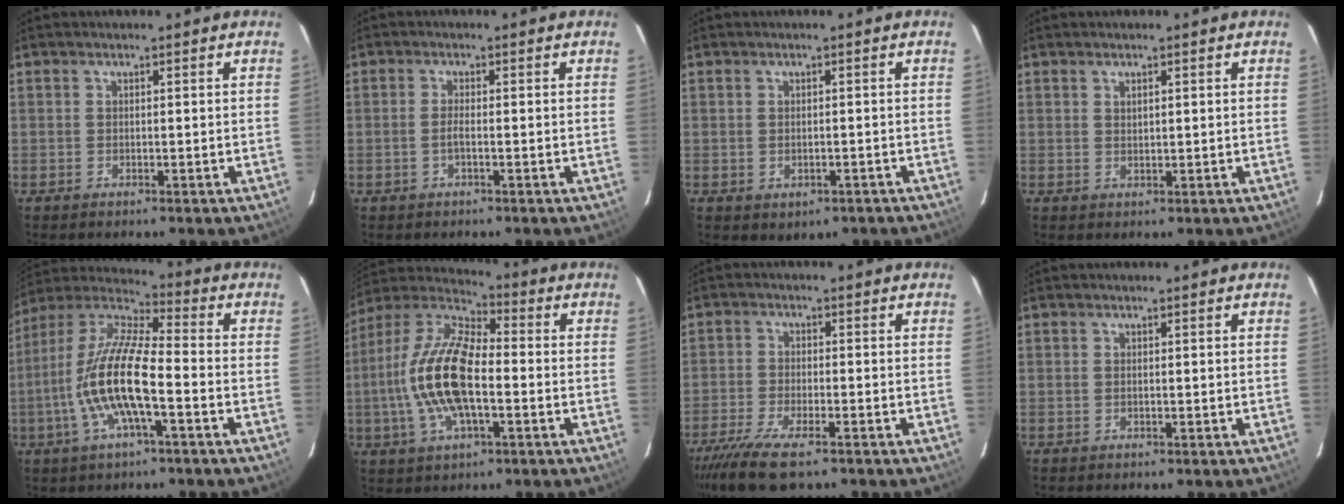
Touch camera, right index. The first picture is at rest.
{"total": 1.6, "force": [-0.6, 0.2, 1.5], "torque": [-0.029, 0.000, -0.013]}
{"total": 2.8, "force": [-1.2, 2.0, 1.6], "torque": [-0.030, 0.000, -0.006]}
{"total": 1.1, "force": [0.7, 0.6, 0.7], "torque": [-0.011, 0.003, 0.013]}
{"total": 15.9, "force": [-4.5, 3.8, 14.8], "torque": [-0.292, -0.005, -0.093]}
{"total": 17.3, "force": [-2.6, 7.4, 15.5], "torque": [-0.315, 0.004, -0.059]}
{"total": 11.6, "force": [-8.2, 3.5, 7.5], "torque": [-0.179, -0.036, -0.156]}
{"total": 0.0}